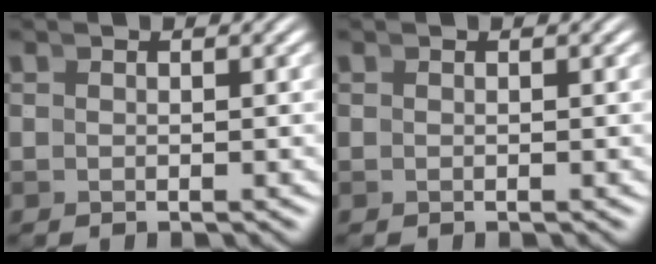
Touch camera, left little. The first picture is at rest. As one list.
[{"total": 0.0}]